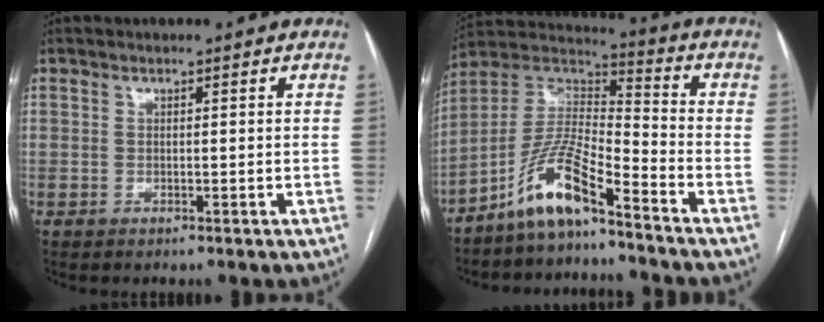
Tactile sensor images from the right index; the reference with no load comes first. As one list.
[{"total": 10.8, "force": [-7.8, 1.5, 7.3], "torque": [-0.157, 0.015, -0.151]}]